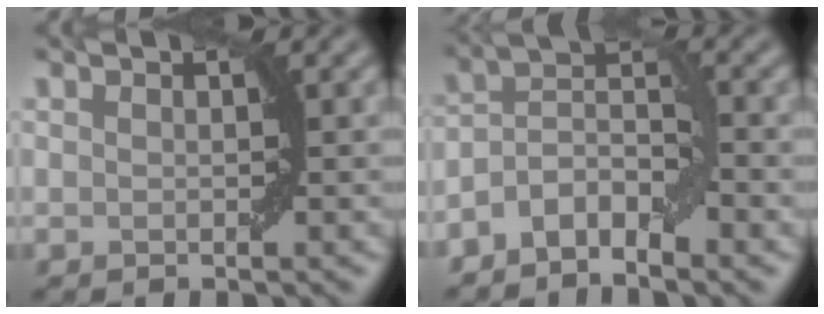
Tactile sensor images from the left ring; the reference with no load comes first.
{"total": 4.0, "force": [-2.4, 1.8, 2.6], "torque": [-0.048, 0.014, -0.050]}